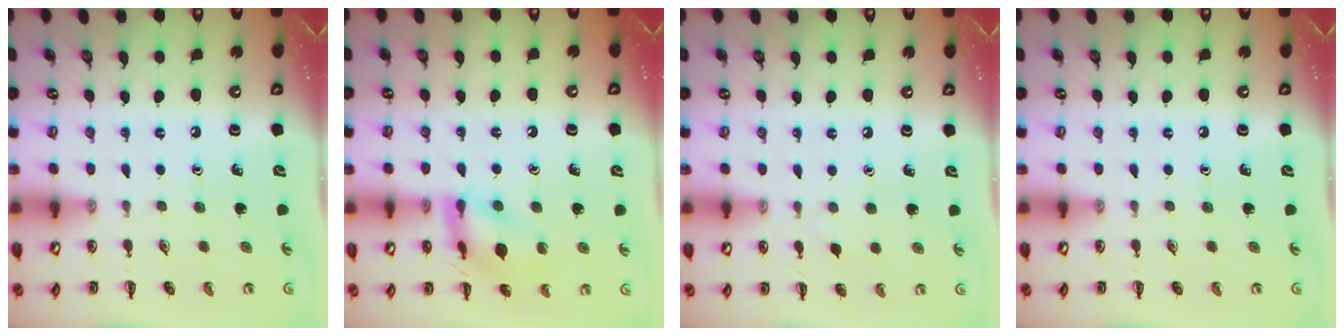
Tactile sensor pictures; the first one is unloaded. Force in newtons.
{"total": 12.8, "press": 12.8, "slide": 1.1}
{"total": 2.2, "press": 1.9, "slide": 0.9}
{"total": 0.0}